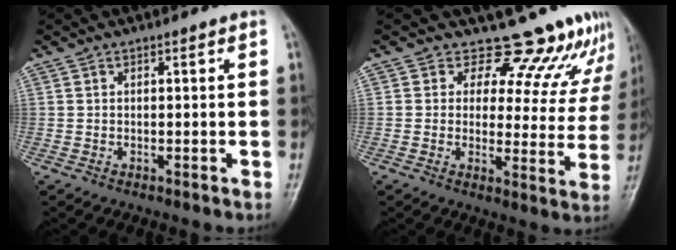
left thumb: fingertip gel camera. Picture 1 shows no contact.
{"total": 13.5, "force": [11.9, 5.8, 2.6], "torque": [0.022, -0.079, 0.120]}